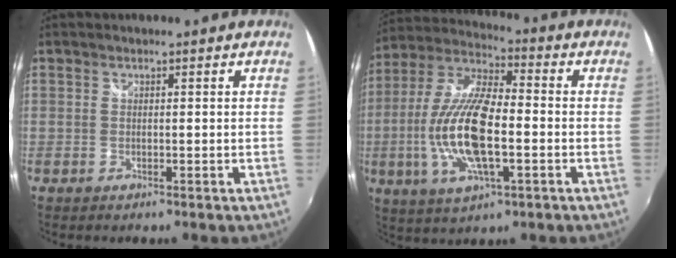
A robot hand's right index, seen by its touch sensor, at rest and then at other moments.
{"total": 17.0, "force": [-3.3, 5.9, 15.6], "torque": [-0.318, -0.006, -0.063]}